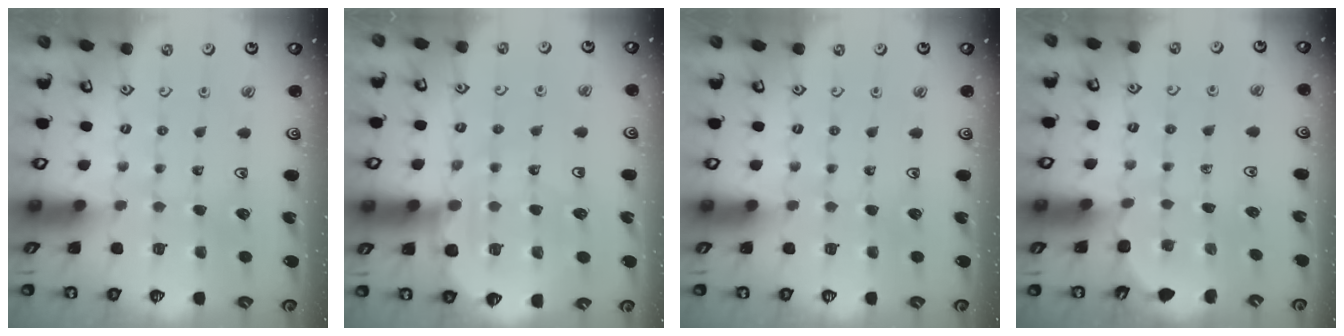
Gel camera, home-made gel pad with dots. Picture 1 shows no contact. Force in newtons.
{"total": 8.6, "press": 8.1, "slide": 2.8}
{"total": 0.0}
{"total": 2.2, "press": 1.2, "slide": 1.9}